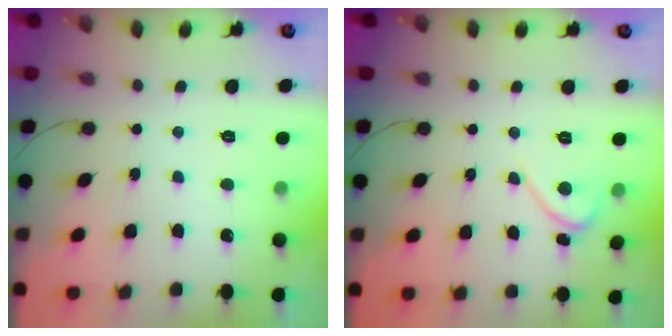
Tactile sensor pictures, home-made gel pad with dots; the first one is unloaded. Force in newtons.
{"total": 2.3, "press": 2.3, "slide": 0.1}